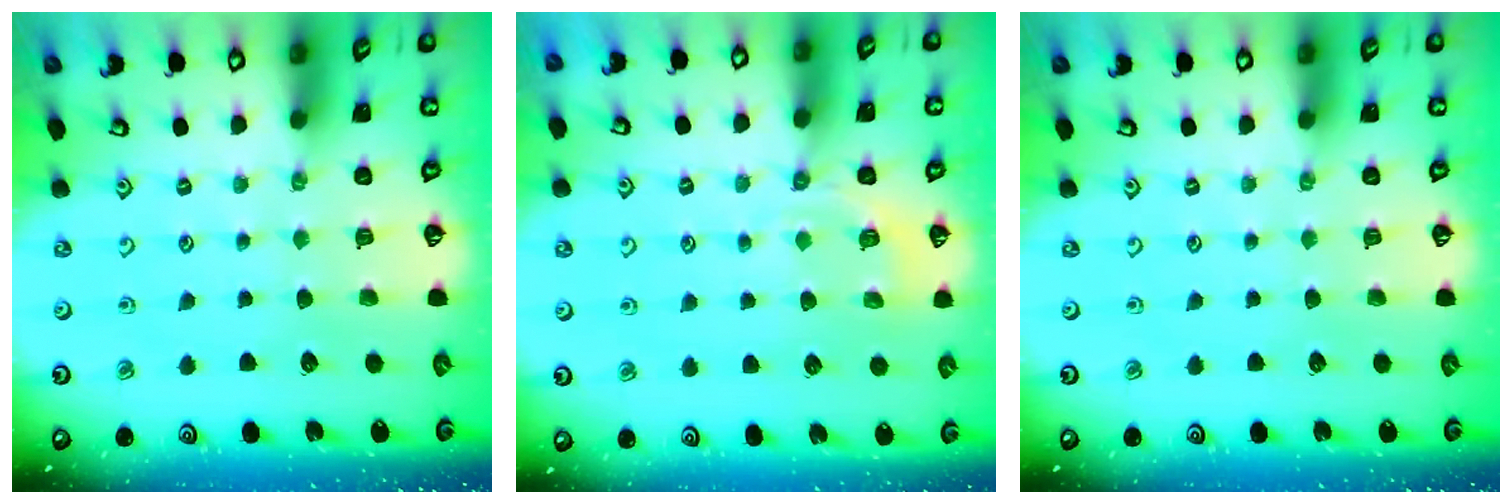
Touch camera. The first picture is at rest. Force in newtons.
{"total": 5.0, "press": 4.7, "slide": 1.8}
{"total": 0.0}